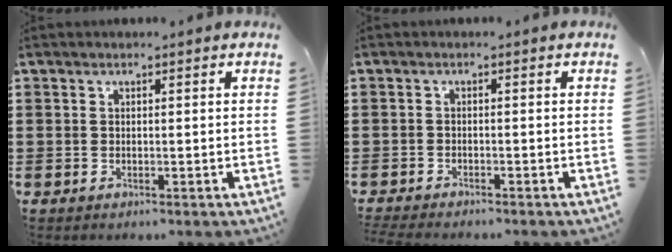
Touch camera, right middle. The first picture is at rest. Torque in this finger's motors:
{"motor_torque": [1.18, -0.31, 0.17, 0.10]}